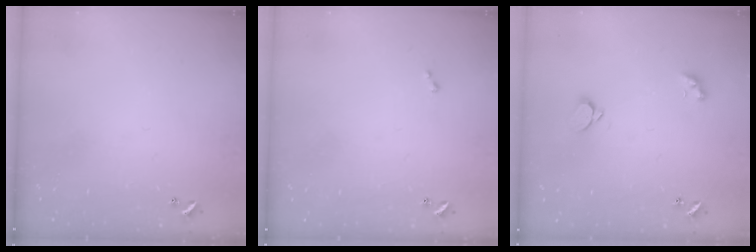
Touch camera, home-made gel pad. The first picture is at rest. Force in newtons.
{"total": 0.0}
{"total": 1.8, "press": 1.6, "slide": 0.8}